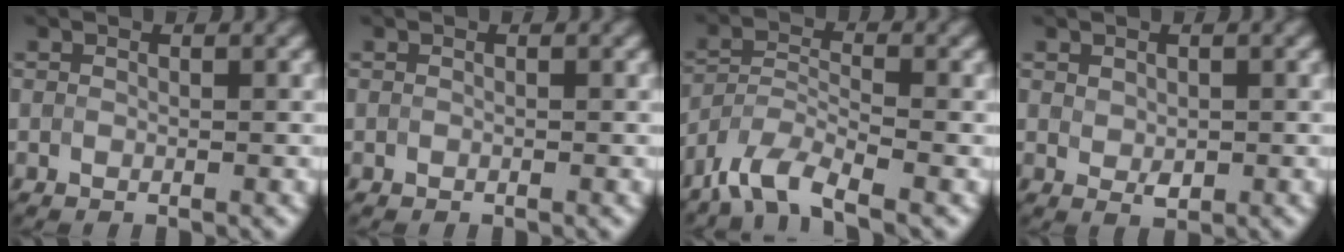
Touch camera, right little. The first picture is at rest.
{"total": 0.0}
{"total": 5.0, "force": [-3.9, 1.2, 2.9], "torque": [-0.055, -0.005, -0.084]}
{"total": 1.5, "force": [0.0, 1.0, 1.1], "torque": [-0.019, -0.004, 0.006]}